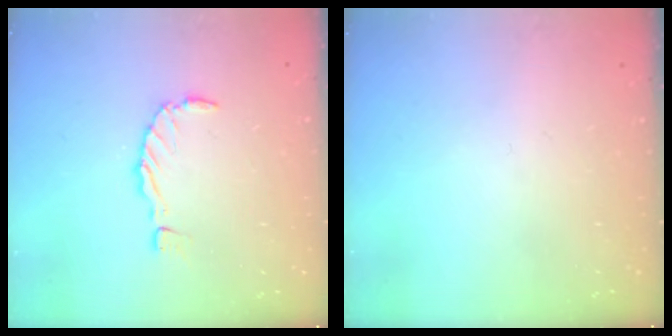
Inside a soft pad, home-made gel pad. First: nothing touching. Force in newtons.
{"total": 0.0}